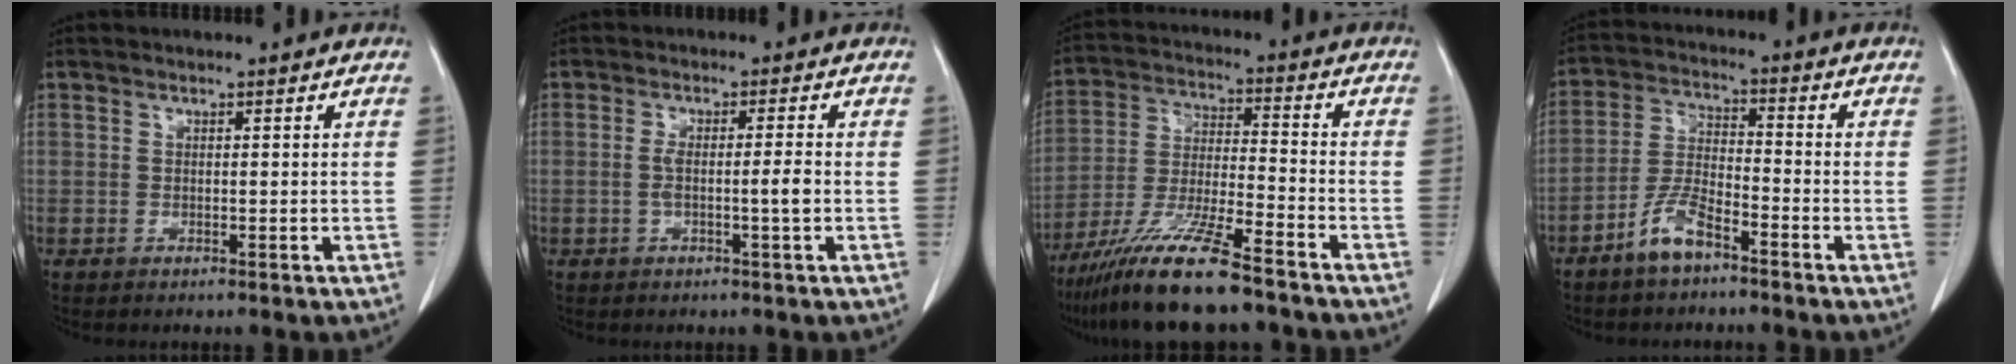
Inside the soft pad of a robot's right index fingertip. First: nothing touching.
{"total": 3.4, "force": [-0.7, -0.1, 3.3], "torque": [-0.062, 0.006, -0.008]}
{"total": 14.6, "force": [-11.2, 0.9, 9.4], "torque": [-0.189, -0.031, -0.202]}
{"total": 6.7, "force": [-4.7, 1.8, 4.5], "torque": [-0.100, -0.001, -0.095]}